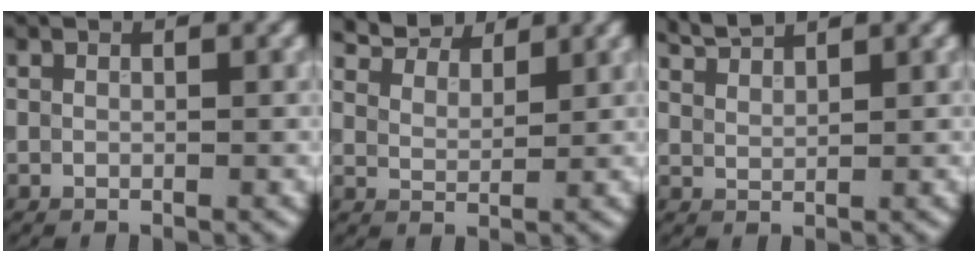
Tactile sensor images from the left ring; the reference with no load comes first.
{"total": 6.9, "force": [6.1, 2.1, 2.3], "torque": [-0.057, 0.010, 0.100]}
{"total": 2.5, "force": [2.4, 0.3, 0.7], "torque": [-0.011, 0.007, 0.048]}